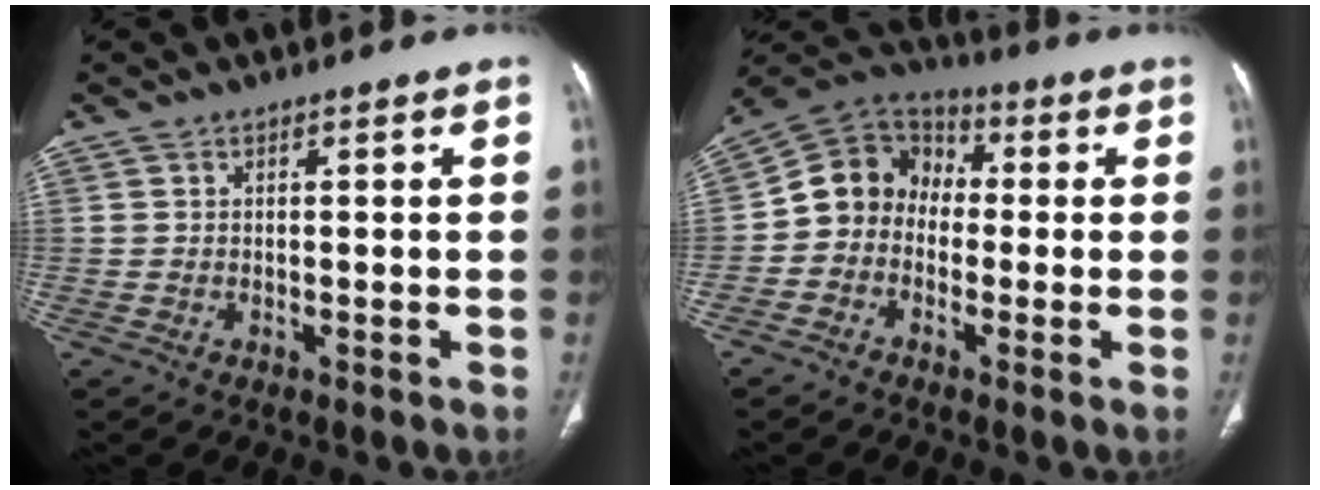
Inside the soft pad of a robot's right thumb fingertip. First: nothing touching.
{"total": 9.9, "force": [-1.1, 8.7, 4.7], "torque": [-0.062, 0.045, -0.039]}